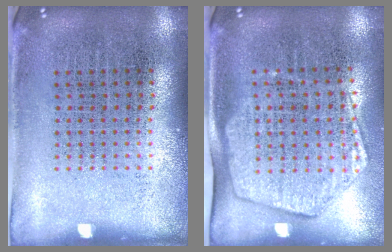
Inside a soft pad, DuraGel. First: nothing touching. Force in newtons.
{"total": 1.8, "press": 1.6, "slide": 0.8}